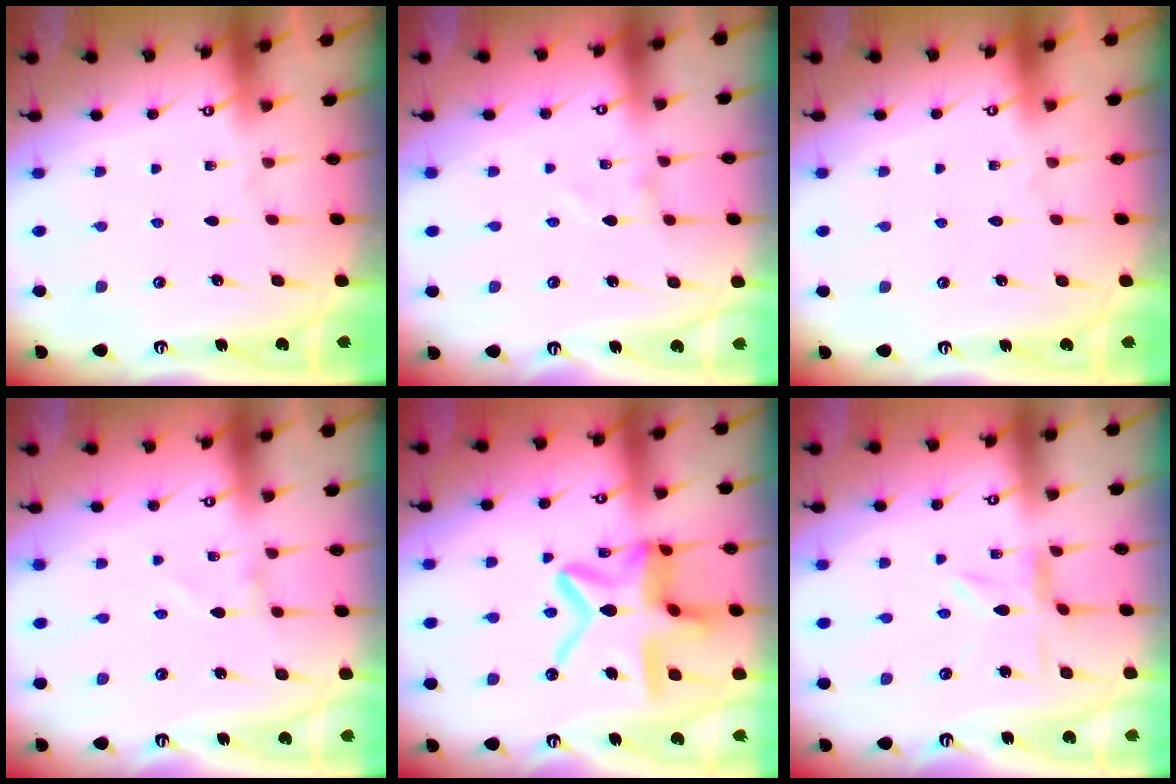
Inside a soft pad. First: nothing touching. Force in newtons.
{"total": 1.0, "press": 1.0, "slide": 0.0}
{"total": 1.6, "press": 1.6, "slide": 0.1}
{"total": 1.0, "press": 1.0, "slide": 0.0}
{"total": 18.8, "press": 18.7, "slide": 1.7}
{"total": 1.3, "press": 1.2, "slide": 0.4}